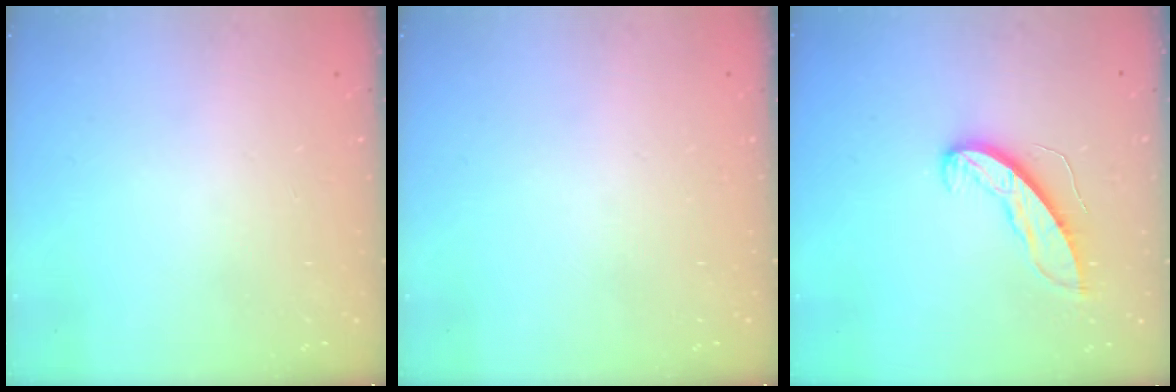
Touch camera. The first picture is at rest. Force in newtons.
{"total": 0.0}
{"total": 9.0, "press": 9.0, "slide": 0.3}